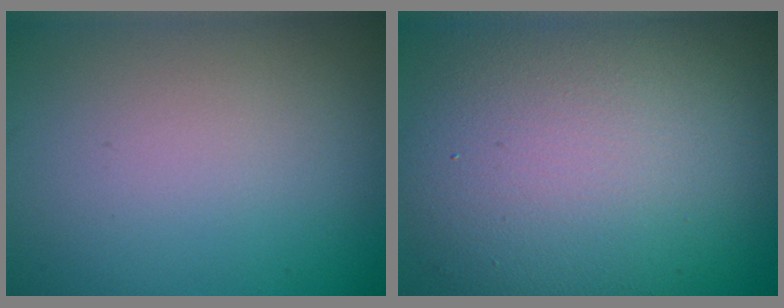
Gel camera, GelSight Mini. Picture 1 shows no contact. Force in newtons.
{"total": 12.9, "press": 12.9, "slide": 0.9}